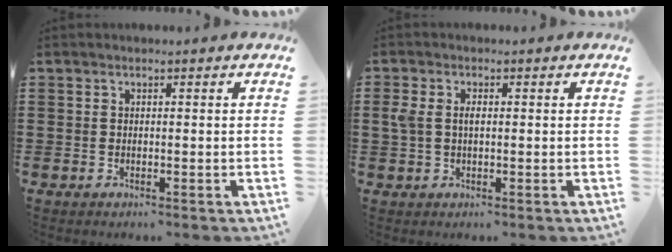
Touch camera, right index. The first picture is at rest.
{"total": 2.7, "force": [0.3, 1.5, 2.2], "torque": [-0.061, 0.002, -0.001]}